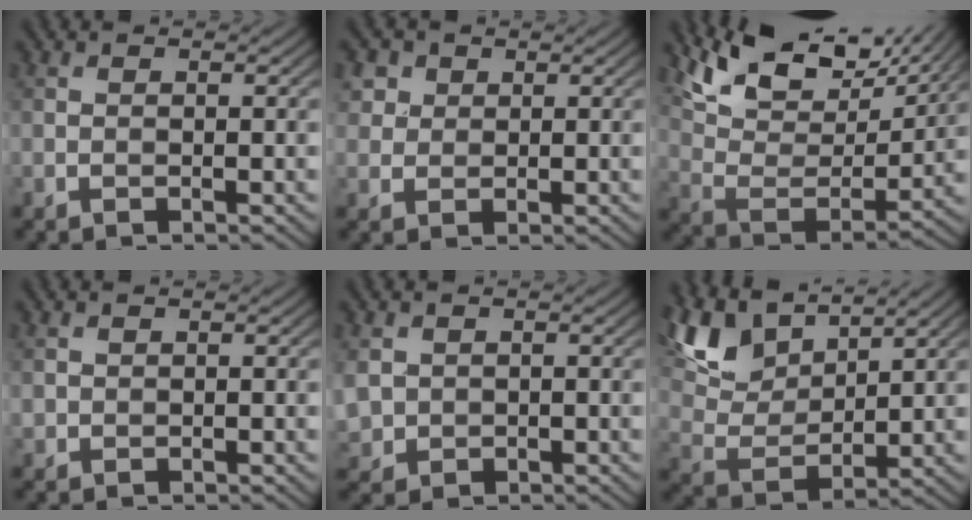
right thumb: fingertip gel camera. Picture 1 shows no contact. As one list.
[{"total": 3.8, "force": [1.9, 3.0, 1.3], "torque": [-0.049, 0.001, 0.045]}, {"total": 15.1, "force": [11.5, 5.6, 8.1], "torque": [-0.182, 0.006, 0.169]}, {"total": 0.7, "force": [0.5, 0.5, 0.1], "torque": [-0.007, -0.001, 0.014]}, {"total": 2.9, "force": [0.4, 2.6, 1.1], "torque": [-0.046, -0.007, 0.009]}, {"total": 11.2, "force": [7.3, 4.9, 6.9], "torque": [-0.187, 0.019, 0.147]}]